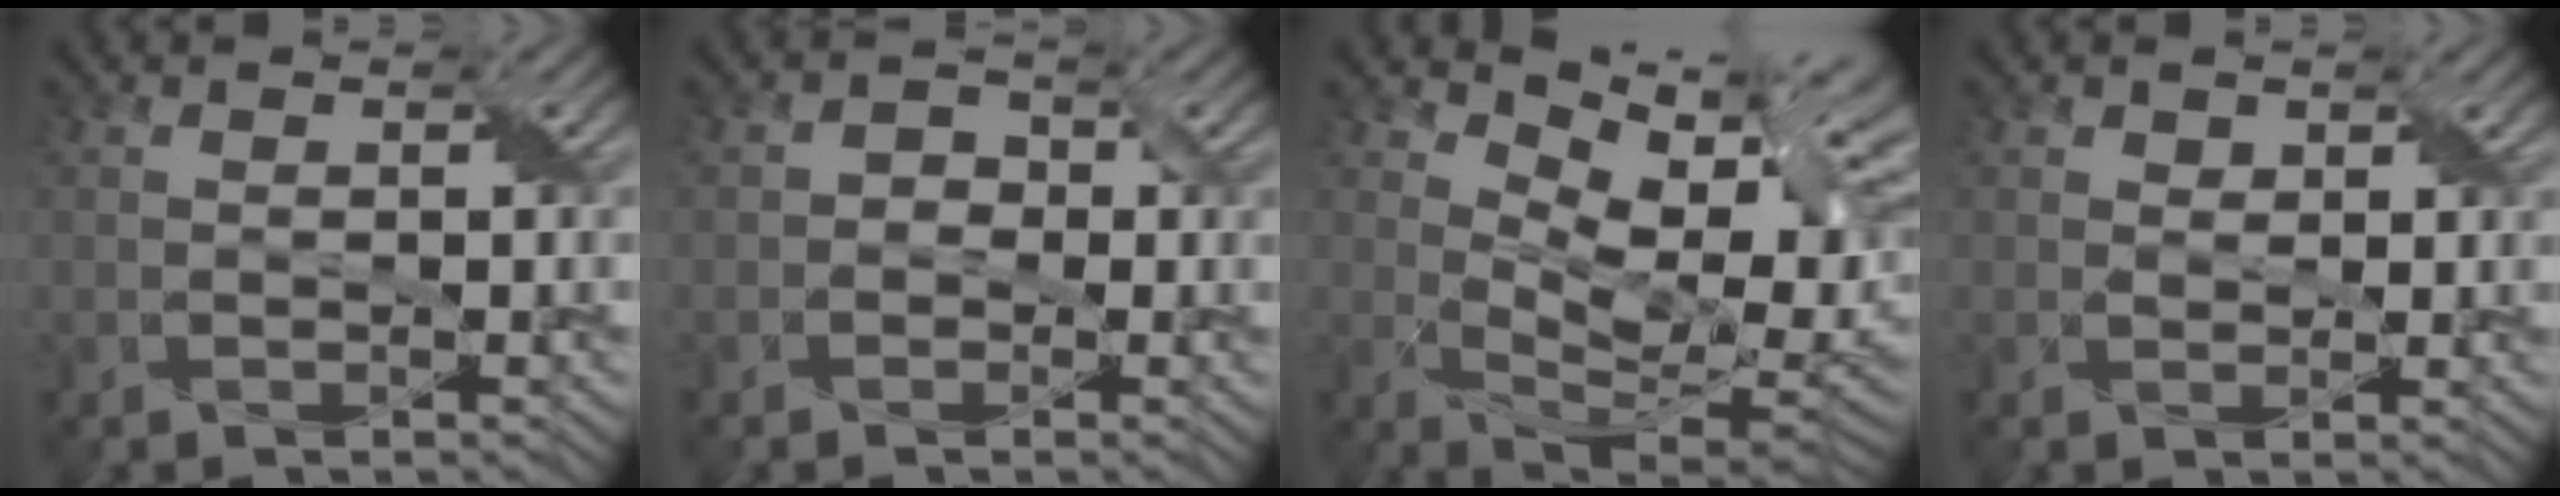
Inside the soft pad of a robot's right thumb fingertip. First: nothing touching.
{"total": 1.8, "force": [-0.5, 1.6, 0.6], "torque": [-0.010, 0.004, -0.015]}
{"total": 14.9, "force": [3.9, 8.1, 11.8], "torque": [-0.162, 0.009, 0.074]}
{"total": 1.4, "force": [0.9, 1.0, 0.4], "torque": [-0.012, -0.001, 0.016]}